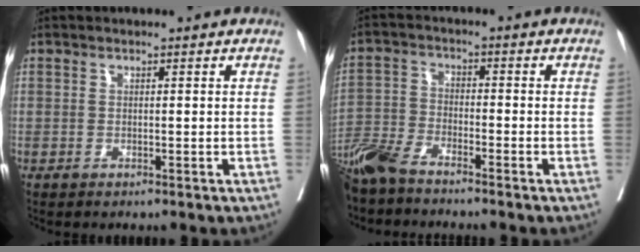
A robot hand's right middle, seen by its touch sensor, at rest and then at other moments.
{"total": 7.2, "force": [-6.2, 1.4, 3.3], "torque": [-0.073, -0.021, -0.128]}